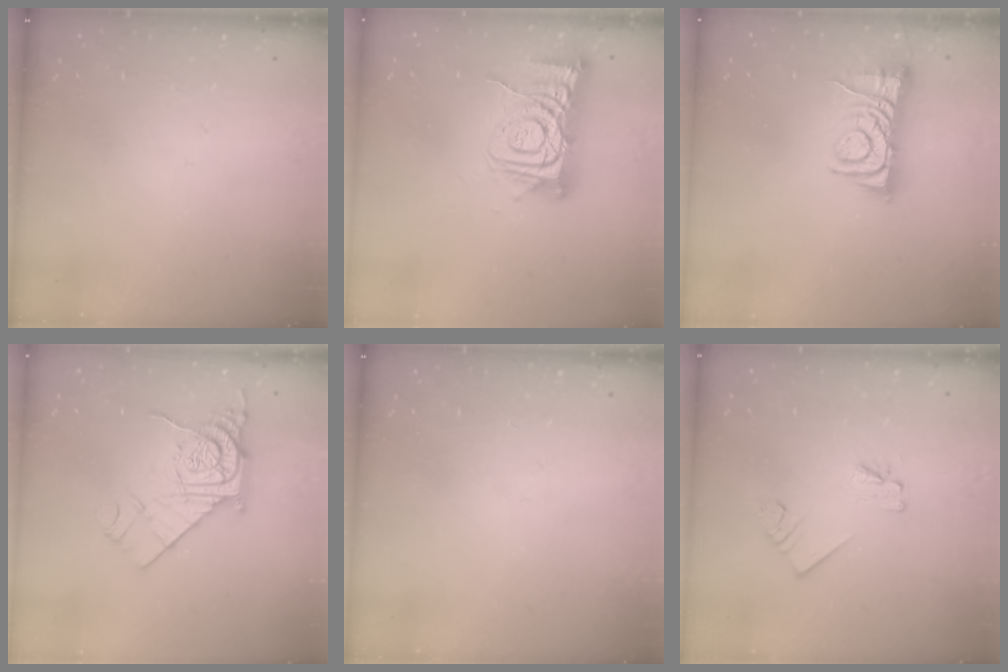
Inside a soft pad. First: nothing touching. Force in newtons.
{"total": 12.6, "press": 12.6, "slide": 1.1}
{"total": 6.9, "press": 6.9, "slide": 0.9}
{"total": 12.4, "press": 12.3, "slide": 0.9}
{"total": 0.0}
{"total": 2.3, "press": 2.3, "slide": 0.1}